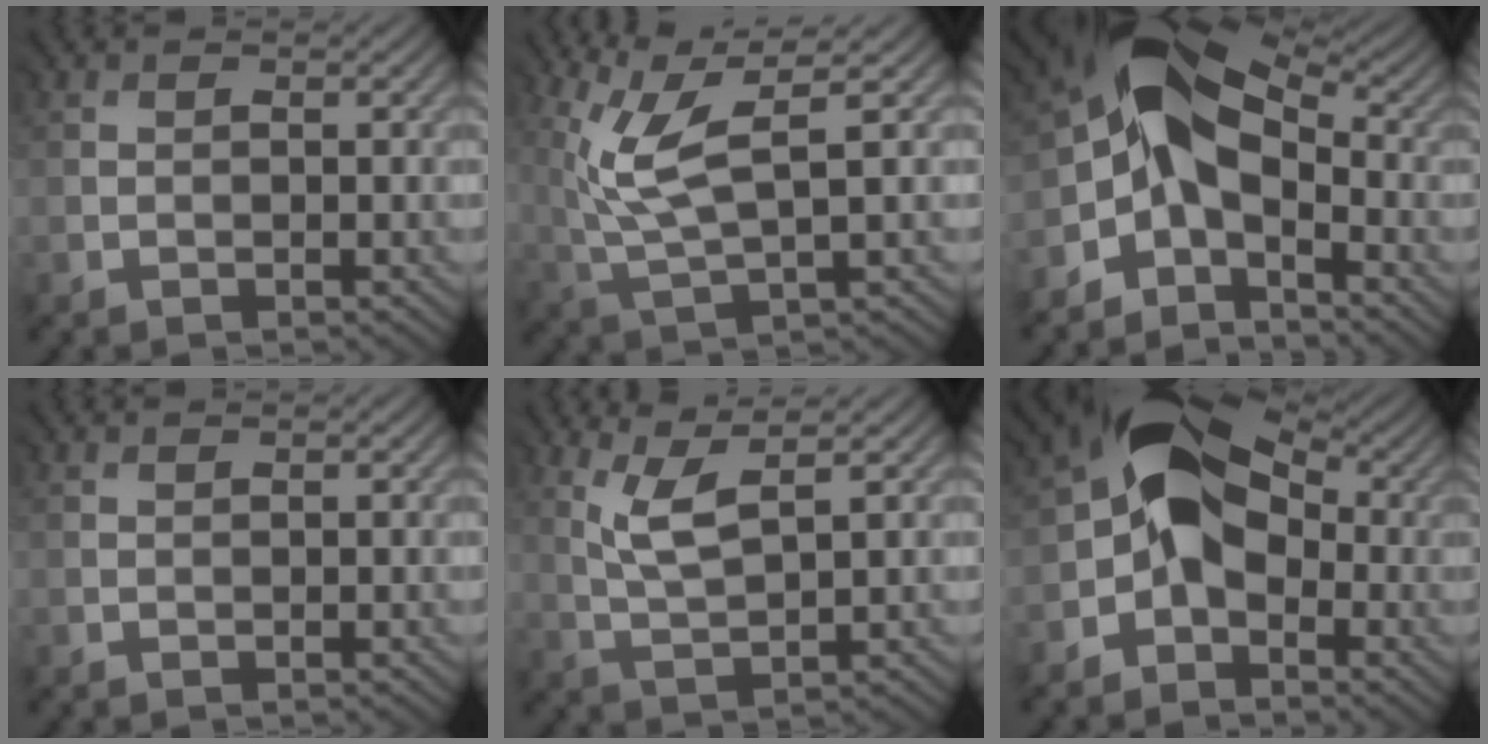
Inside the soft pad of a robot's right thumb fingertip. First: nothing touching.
{"total": 7.1, "force": [2.8, 1.7, 6.3], "torque": [-0.148, 0.012, 0.056]}
{"total": 8.9, "force": [-1.5, 5.7, 6.7], "torque": [-0.103, 0.004, -0.048]}
{"total": 0.0}
{"total": 4.4, "force": [2.8, 1.0, 3.2], "torque": [-0.083, 0.002, 0.062]}
{"total": 10.9, "force": [0.2, 7.5, 7.9], "torque": [-0.119, 0.014, -0.018]}